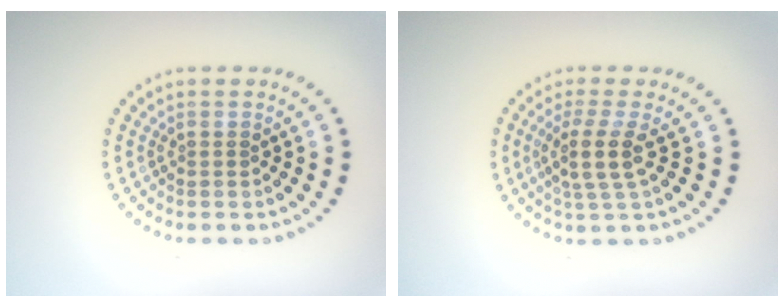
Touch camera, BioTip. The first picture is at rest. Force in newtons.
{"total": 3.0, "press": 2.2, "slide": 2.0}